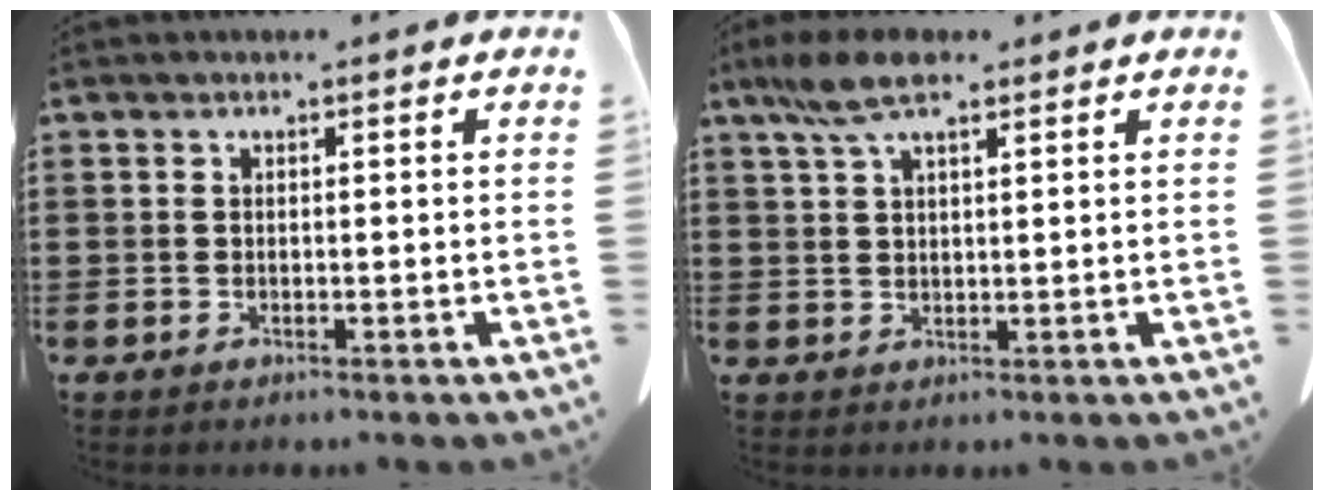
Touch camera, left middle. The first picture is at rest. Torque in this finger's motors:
{"motor_torque": [0.99, 0.63, 0.14, 0.07]}